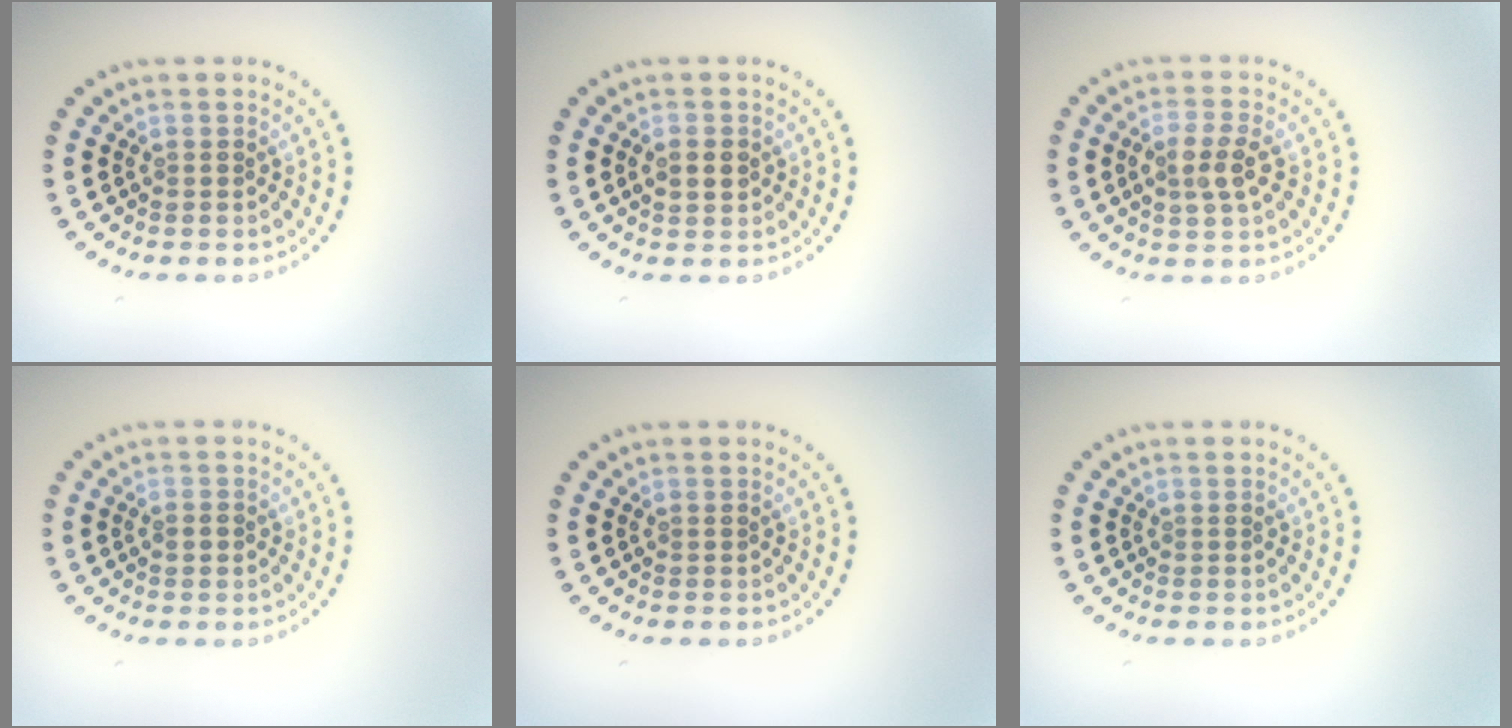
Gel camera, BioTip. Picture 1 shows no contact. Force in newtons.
{"total": 1.8, "press": 1.8, "slide": 0.3}
{"total": 2.7, "press": 2.6, "slide": 0.8}
{"total": 1.3, "press": 1.3, "slide": 0.1}
{"total": 0.0}
{"total": 0.0}